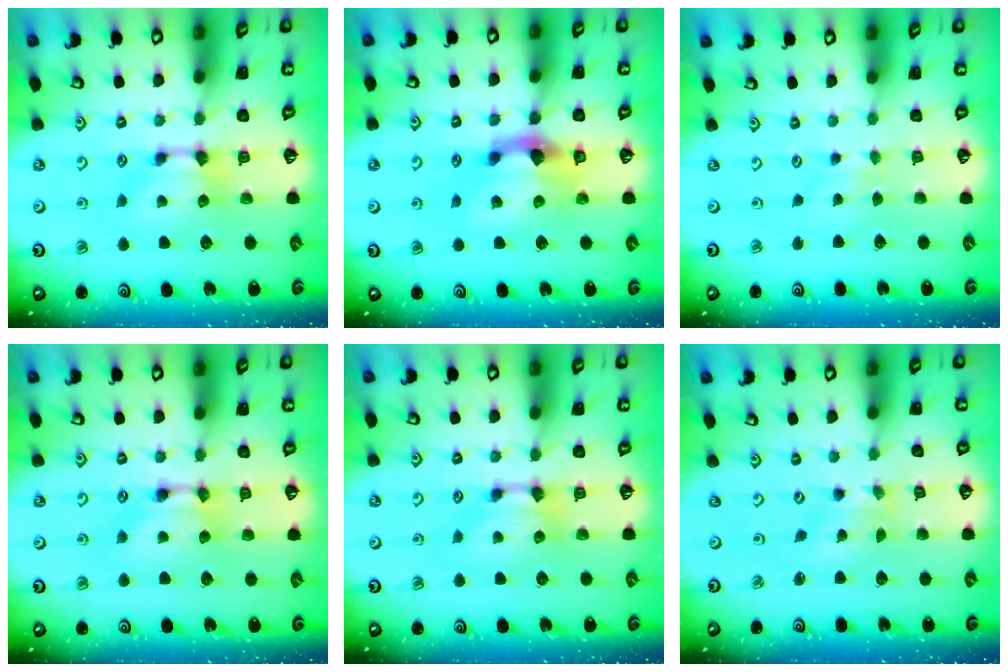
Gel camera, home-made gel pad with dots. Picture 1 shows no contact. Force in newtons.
{"total": 4.5, "press": 4.0, "slide": 2.1}
{"total": 2.6, "press": 2.5, "slide": 0.3}
{"total": 1.8, "press": 1.7, "slide": 0.1}
{"total": 0.0}
{"total": 3.4, "press": 3.2, "slide": 0.9}